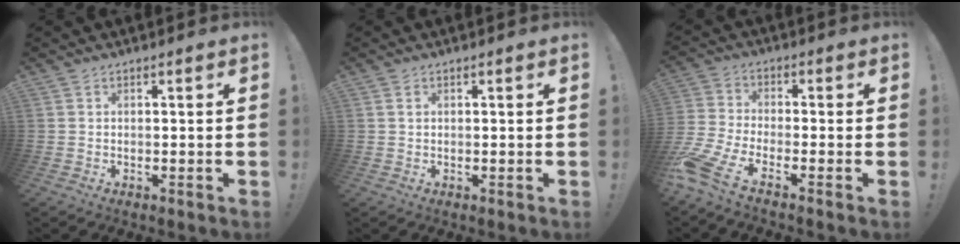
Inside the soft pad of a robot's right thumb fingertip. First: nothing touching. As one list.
[{"total": 0.8, "force": [0.4, 0.3, 0.6], "torque": [-0.006, -0.001, 0.006]}, {"total": 8.4, "force": [-6.0, 2.8, 5.2], "torque": [-0.129, 0.013, -0.116]}]